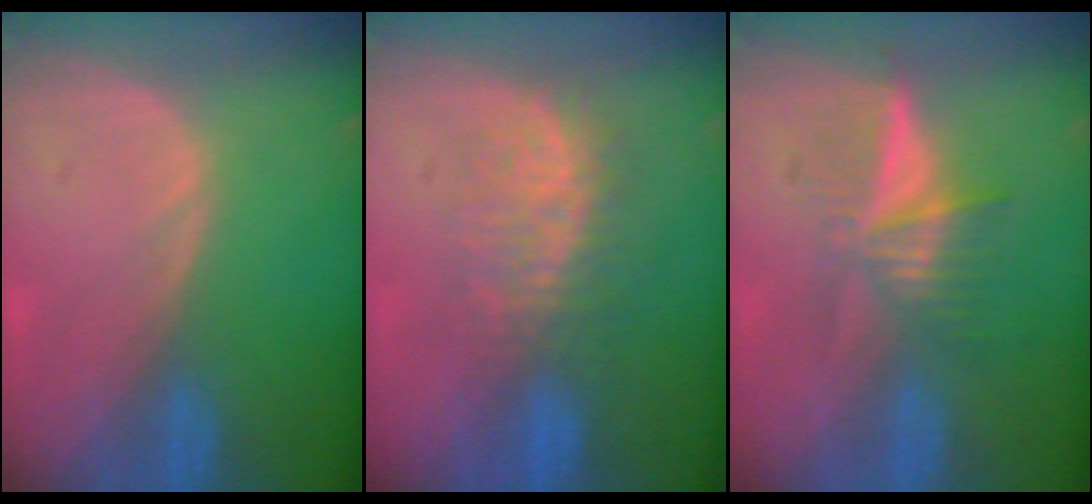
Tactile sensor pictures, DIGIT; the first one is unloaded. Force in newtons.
{"total": 7.5, "press": 7.3, "slide": 1.7}
{"total": 6.5, "press": 5.5, "slide": 3.4}